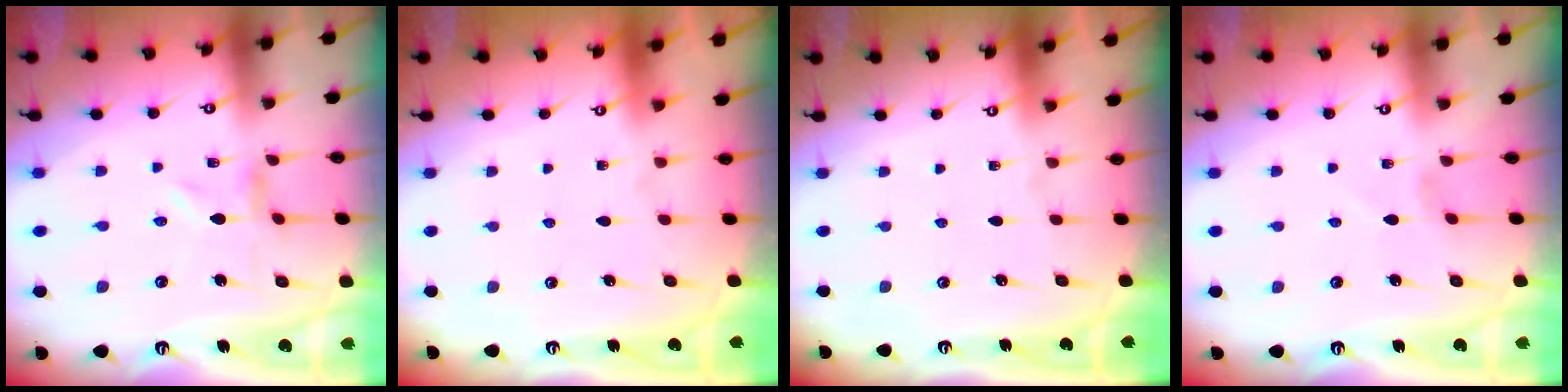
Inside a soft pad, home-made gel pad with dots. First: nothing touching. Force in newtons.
{"total": 1.6, "press": 1.6, "slide": 0.1}
{"total": 0.0}
{"total": 0.0}